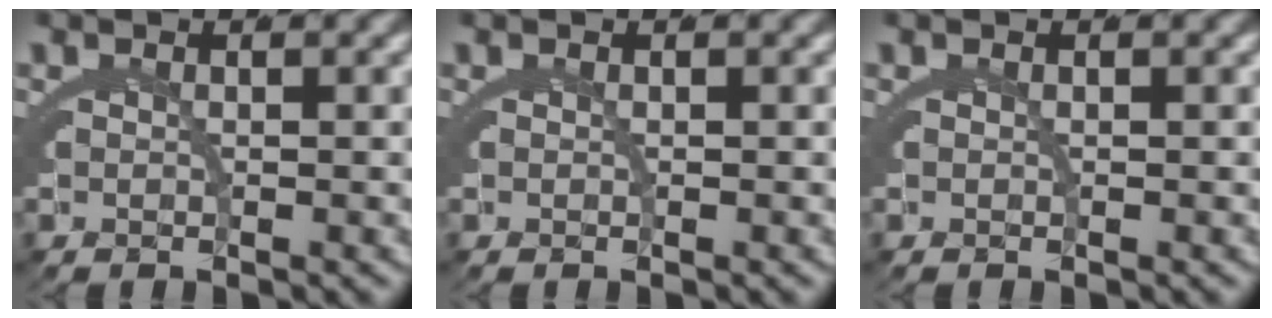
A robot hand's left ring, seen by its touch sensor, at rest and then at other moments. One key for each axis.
{"total": 0.0}
{"total": 0.0}